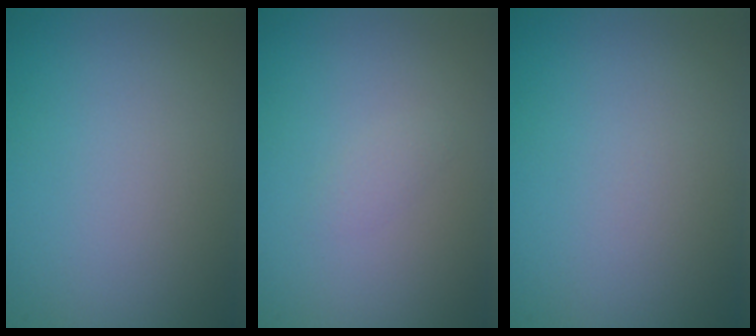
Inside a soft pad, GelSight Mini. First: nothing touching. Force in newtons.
{"total": 0.8, "press": 0.8, "slide": 0.0}
{"total": 0.0}